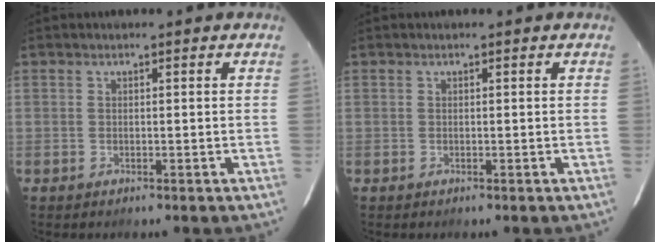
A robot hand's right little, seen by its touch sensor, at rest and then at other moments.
{"total": 0.0}